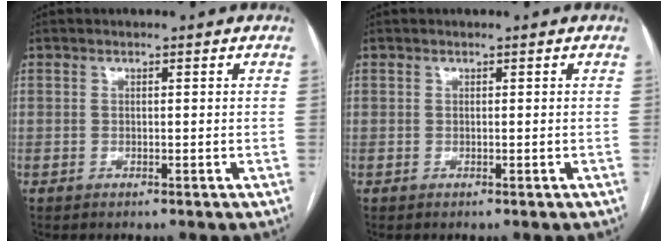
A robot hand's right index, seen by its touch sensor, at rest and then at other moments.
{"total": 0.0}